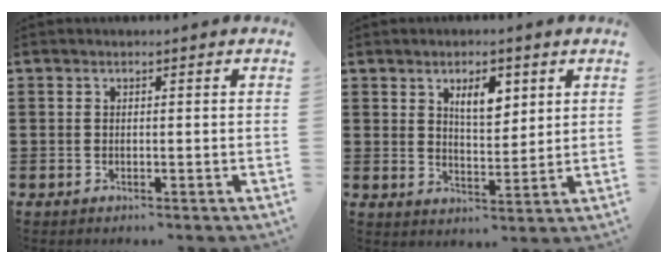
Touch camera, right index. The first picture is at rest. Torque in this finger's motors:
{"motor_torque": [0.22, 0.07, 0.43, 0.08]}